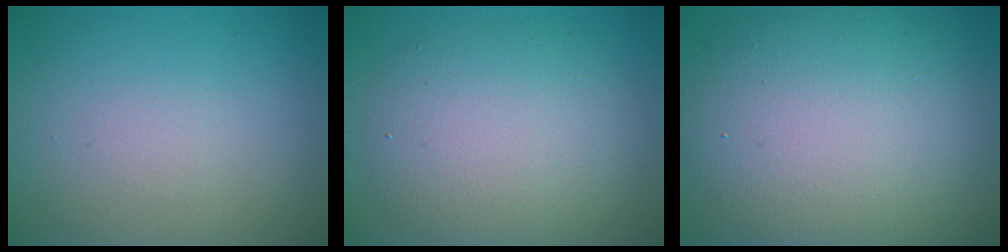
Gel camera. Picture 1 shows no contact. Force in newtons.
{"total": 6.5, "press": 6.5, "slide": 0.6}
{"total": 13.4, "press": 13.4, "slide": 1.0}